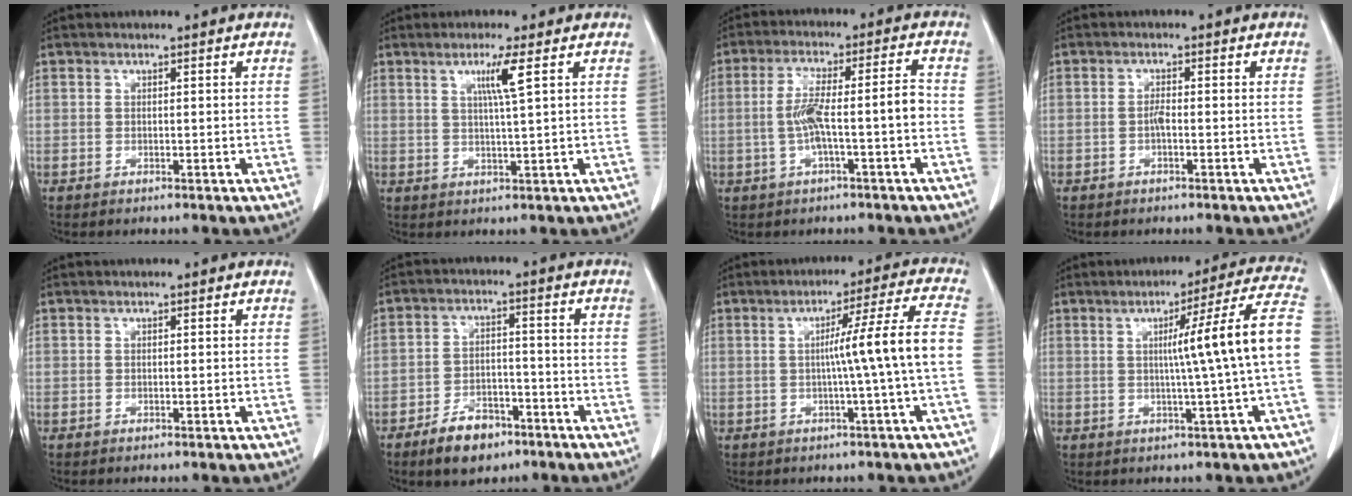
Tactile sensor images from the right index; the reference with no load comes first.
{"total": 4.4, "force": [1.8, -0.9, 3.9], "torque": [-0.075, -0.004, 0.033]}
{"total": 8.0, "force": [-1.5, 0.5, 7.8], "torque": [-0.150, 0.024, -0.024]}
{"total": 1.3, "force": [-0.4, 0.2, 1.3], "torque": [-0.026, 0.001, -0.009]}
{"total": 0.0}
{"total": 7.2, "force": [-4.8, 3.8, 3.7], "torque": [-0.068, 0.007, -0.078]}
{"total": 9.2, "force": [-0.9, -2.0, 8.9], "torque": [-0.133, 0.013, -0.009]}
{"total": 12.7, "force": [0.1, -2.2, 12.5], "torque": [-0.165, 0.014, -0.002]}